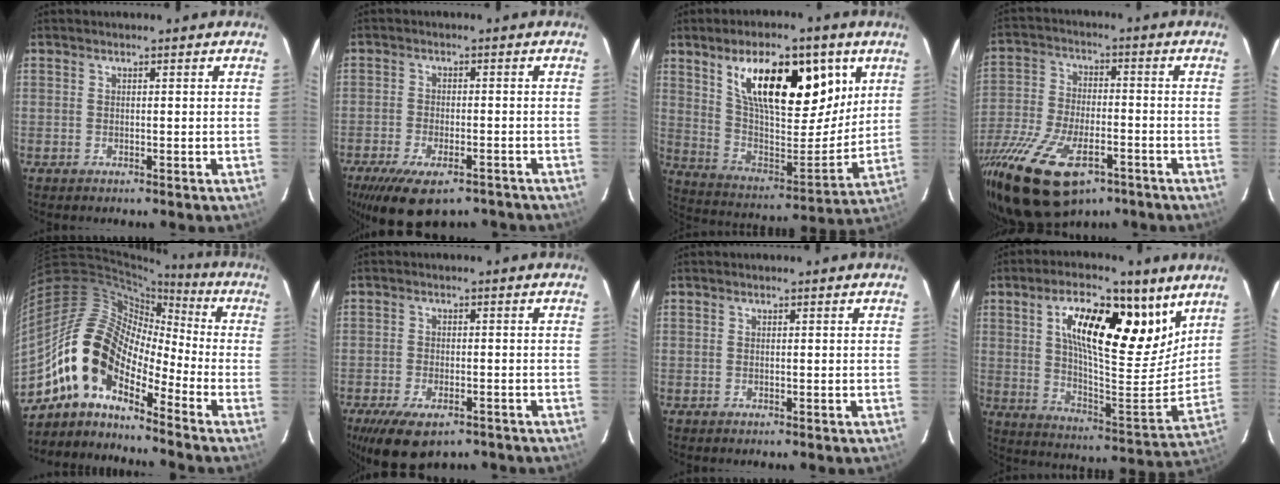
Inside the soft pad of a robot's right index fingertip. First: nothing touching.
{"total": 13.8, "force": [-9.9, 5.7, 7.7], "torque": [-0.164, -0.024, -0.152]}
{"total": 22.7, "force": [10.8, 10.1, 17.2], "torque": [-0.280, 0.013, 0.193]}
{"total": 26.5, "force": [-15.2, 12.9, 17.4], "torque": [-0.391, -0.061, -0.255]}
{"total": 14.4, "force": [-8.9, 6.7, 9.1], "torque": [-0.155, 0.008, -0.188]}
{"total": 10.5, "force": [-7.0, 4.8, 6.2], "torque": [-0.133, -0.023, -0.109]}
{"total": 0.0}
{"total": 21.6, "force": [11.0, 8.0, 16.8], "torque": [-0.267, 0.013, 0.183]}